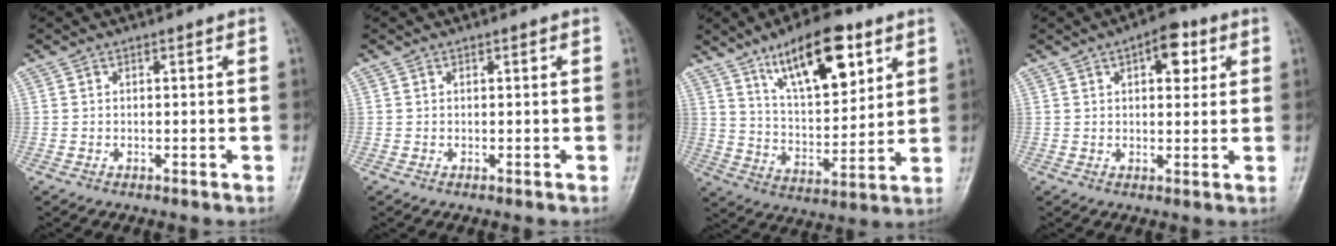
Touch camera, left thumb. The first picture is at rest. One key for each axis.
{"total": 0.0}
{"total": 16.6, "fx": 9.1, "fy": 6.7, "fz": 12.1, "tx": -0.160, "ty": -0.043, "tz": 0.156}
{"total": 6.6, "fx": 2.7, "fy": 3.4, "fz": 4.9, "tx": -0.040, "ty": -0.004, "tz": 0.029}